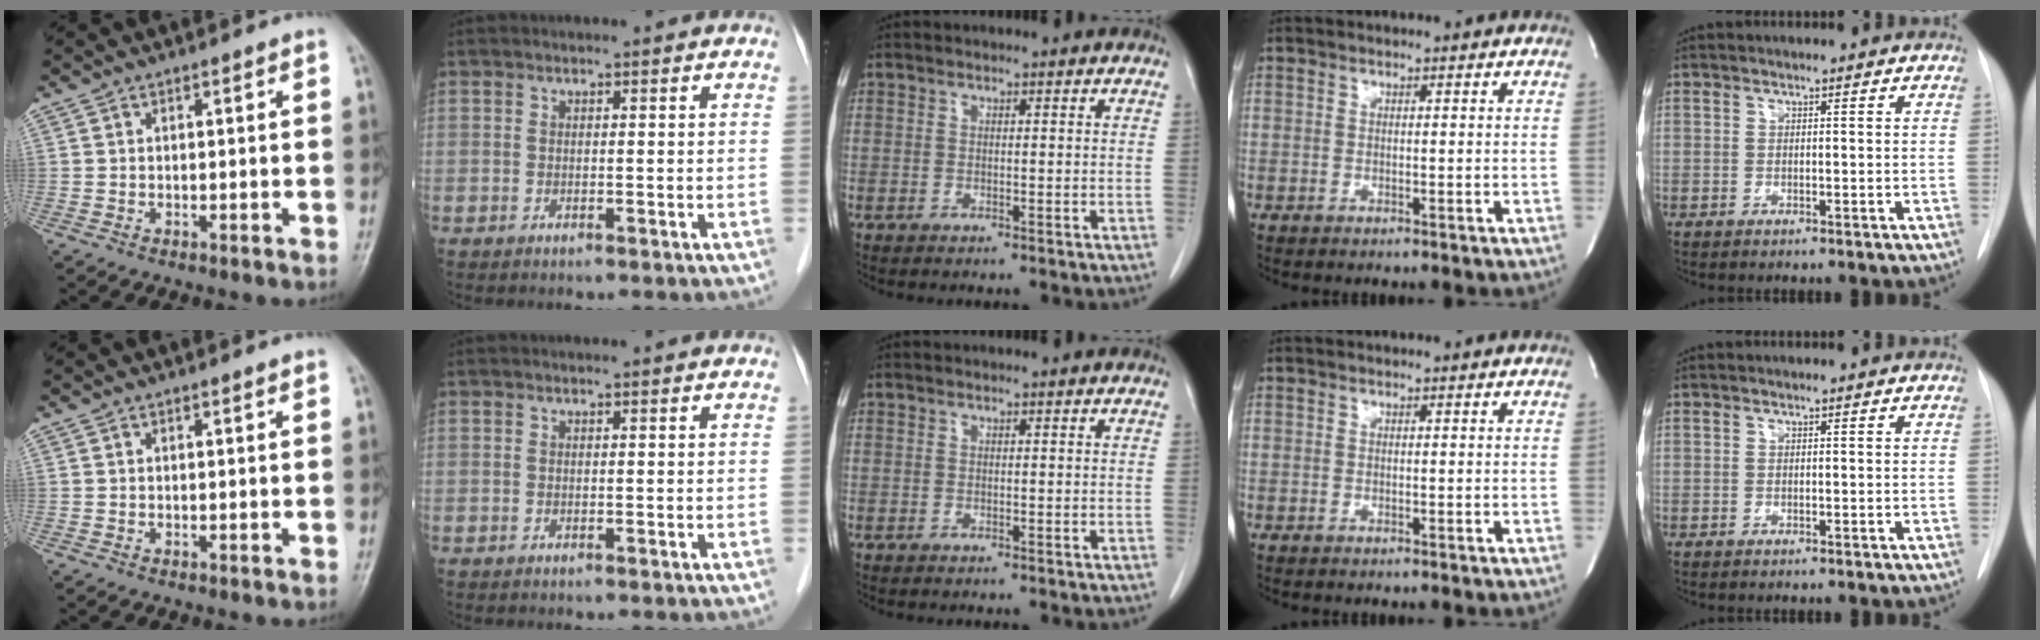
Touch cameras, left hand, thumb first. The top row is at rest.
{"thumb": {"total": 0.6, "force": [0.6, 0.0, 0.3], "torque": [-0.007, 0.000, 0.009]}, "index": {"total": 0.8, "force": [0.8, 0.0, 0.2], "torque": [-0.009, 0.004, 0.008]}}